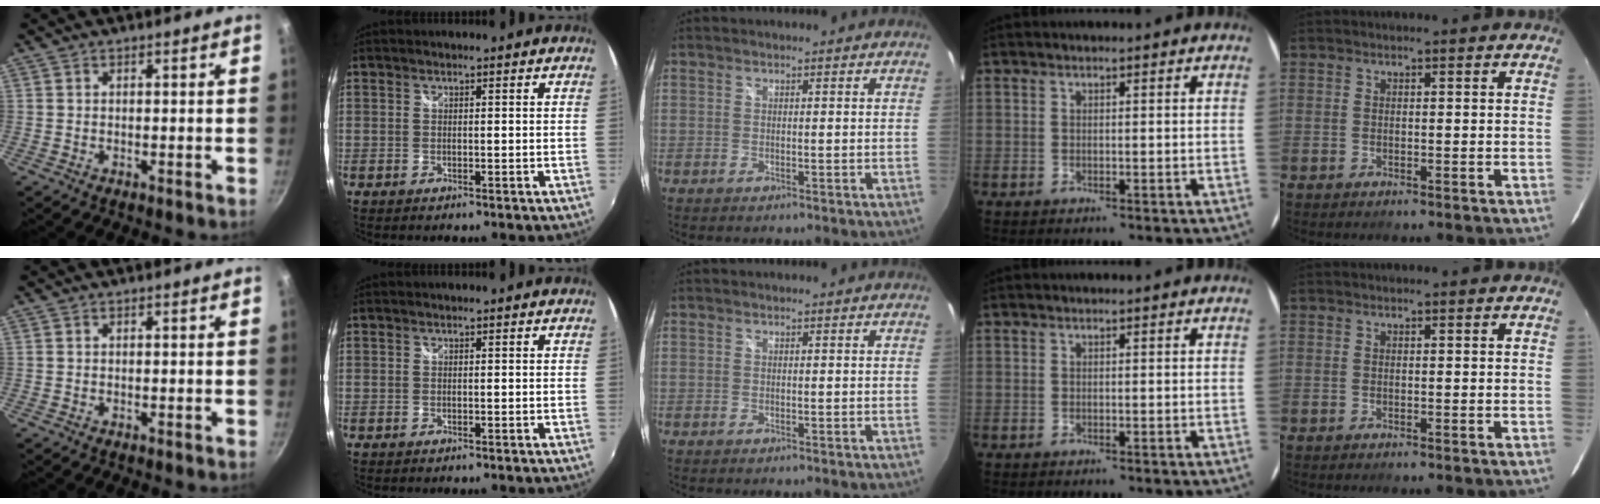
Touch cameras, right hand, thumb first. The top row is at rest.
{}